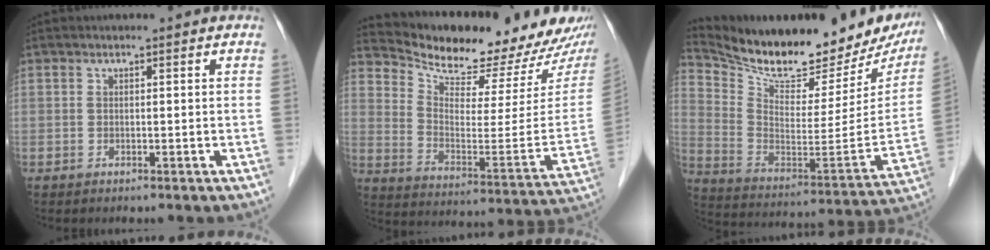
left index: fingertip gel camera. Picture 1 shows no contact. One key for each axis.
{"total": 20.1, "fx": 18.7, "fy": 3.8, "fz": 6.3, "tx": -0.102, "ty": -0.059, "tz": 0.265}
{"total": 26.1, "fx": 22.1, "fy": 7.2, "fz": 11.8, "tx": -0.202, "ty": -0.040, "tz": 0.322}